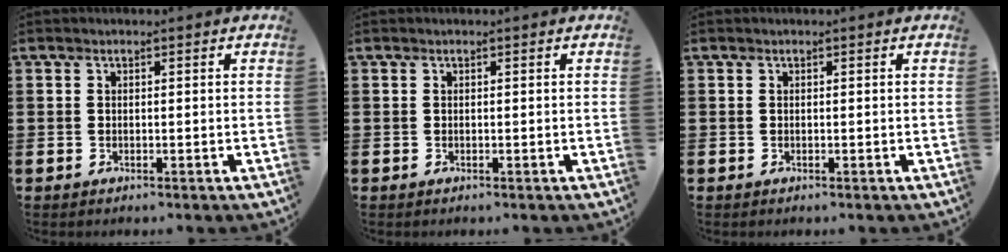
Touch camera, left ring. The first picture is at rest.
{"total": 0.0}
{"total": 0.0}